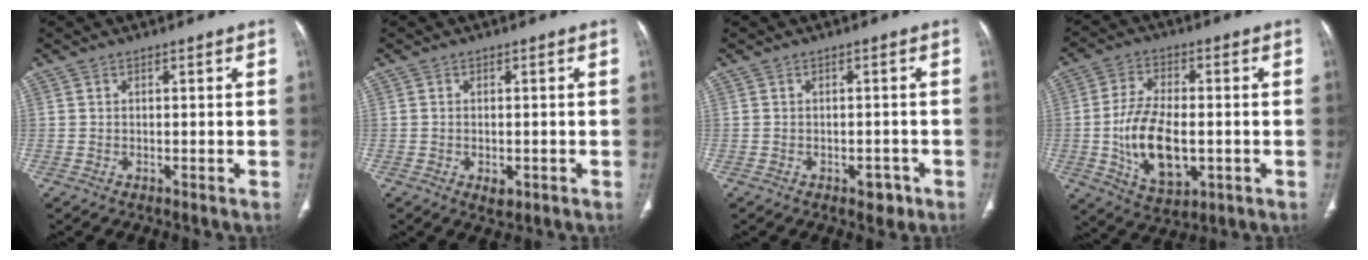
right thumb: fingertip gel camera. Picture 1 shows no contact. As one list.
[{"total": 2.4, "force": [-0.8, 1.5, 1.7], "torque": [-0.019, 0.002, -0.006]}, {"total": 2.5, "force": [-1.4, 1.6, 1.3], "torque": [-0.002, 0.010, -0.013]}, {"total": 13.6, "force": [-2.1, 7.5, 11.2], "torque": [-0.197, 0.000, -0.027]}]